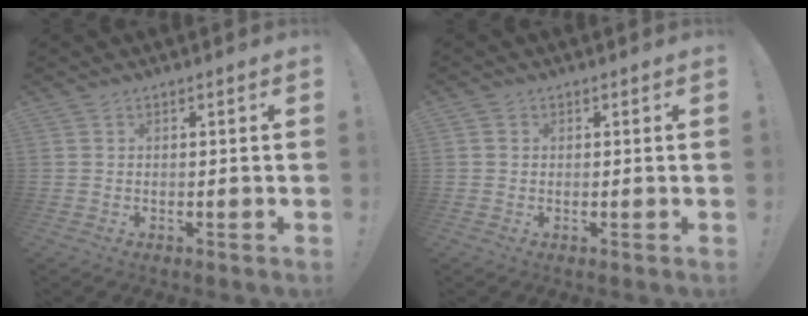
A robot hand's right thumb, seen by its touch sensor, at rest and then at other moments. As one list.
[{"total": 1.2, "force": [0.3, 1.1, 0.2], "torque": [-0.006, 0.003, 0.006]}]